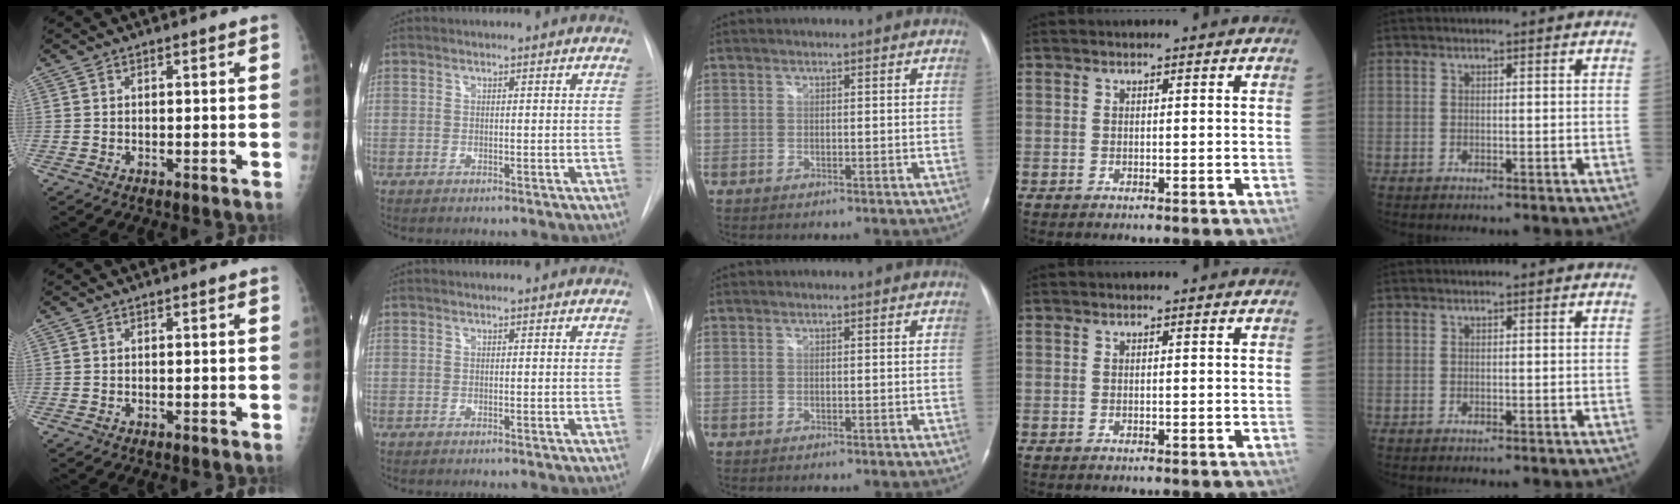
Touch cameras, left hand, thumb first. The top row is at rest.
{}